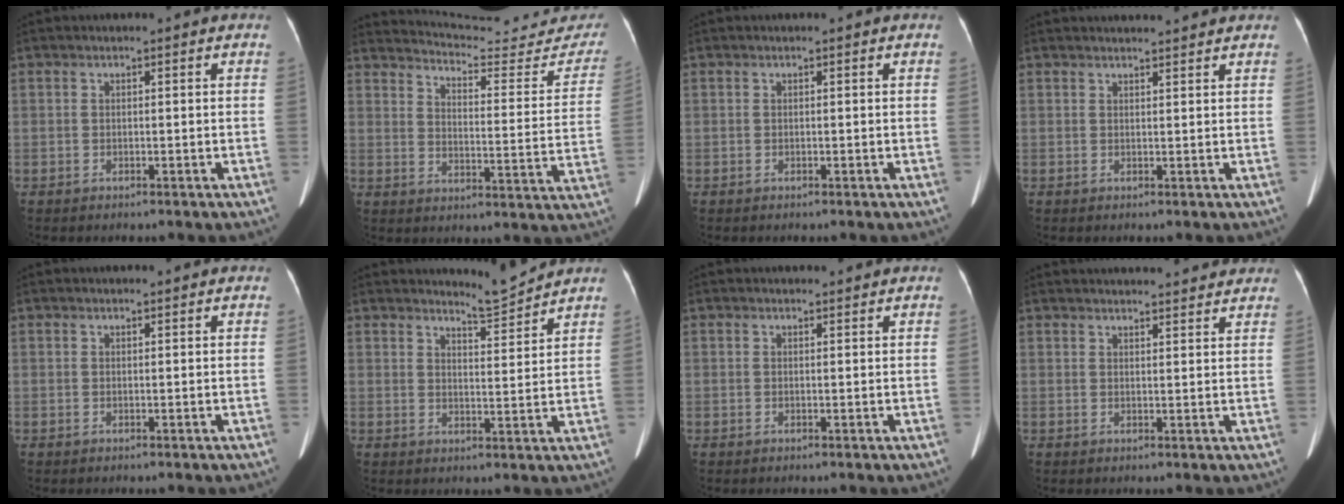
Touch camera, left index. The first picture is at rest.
{"total": 22.7, "force": [22.0, 2.7, 4.8], "torque": [-0.056, -0.097, 0.263]}
{"total": 0.0}
{"total": 5.5, "force": [5.3, 0.3, 1.4], "torque": [-0.013, 0.010, 0.059]}
{"total": 1.1, "force": [1.0, 0.1, 0.4], "torque": [-0.007, -0.001, 0.013]}
{"total": 3.8, "force": [3.7, -0.9, -0.4], "torque": [-0.003, -0.031, 0.061]}
{"total": 1.4, "force": [1.3, 0.0, 0.2], "torque": [-0.004, -0.009, 0.017]}
{"total": 13.9, "force": [13.1, 2.3, 3.9], "torque": [-0.035, 0.018, 0.154]}